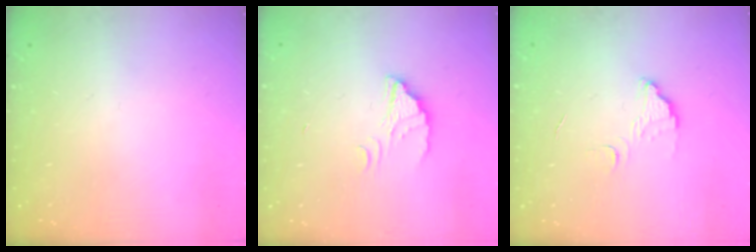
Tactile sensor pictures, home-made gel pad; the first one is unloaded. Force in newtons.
{"total": 2.6, "press": 2.6, "slide": 0.1}
{"total": 5.9, "press": 5.9, "slide": 0.4}